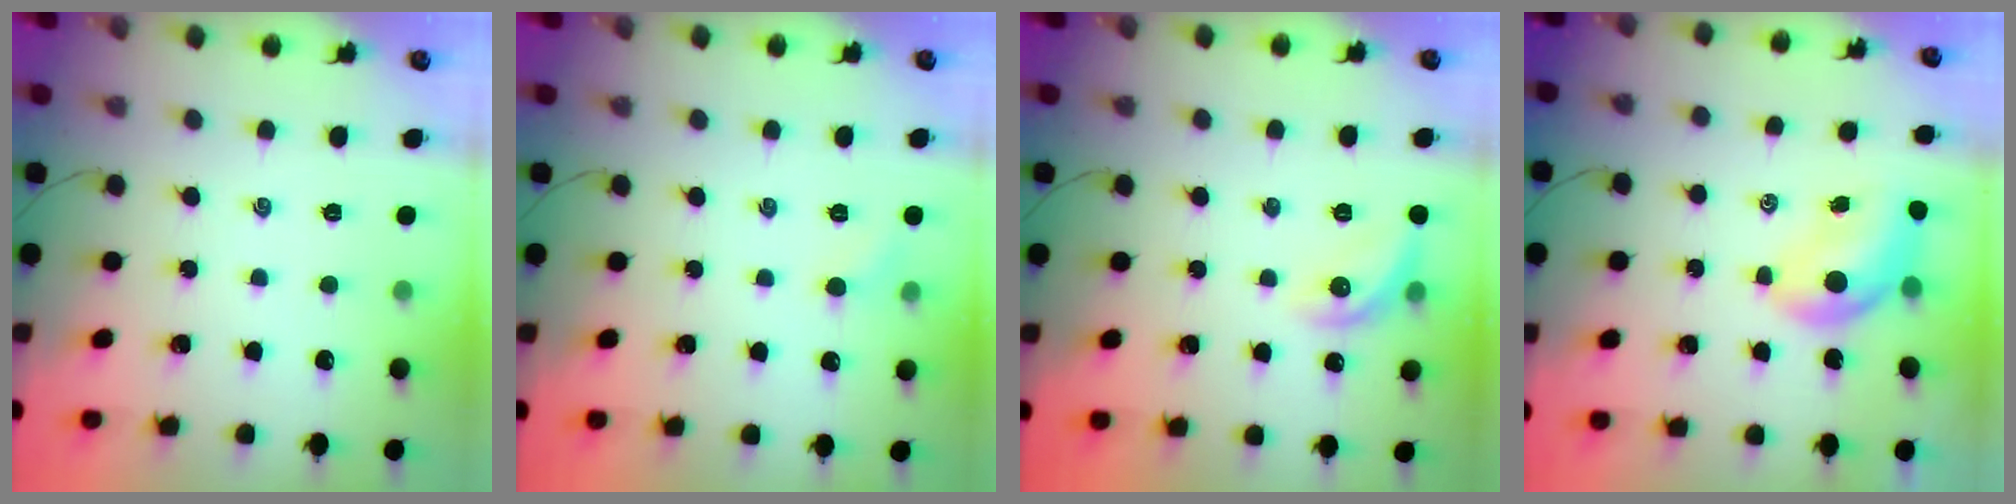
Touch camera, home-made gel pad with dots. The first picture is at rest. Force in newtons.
{"total": 3.8, "press": 3.6, "slide": 1.2}
{"total": 9.4, "press": 9.4, "slide": 0.0}
{"total": 6.7, "press": 6.6, "slide": 0.8}